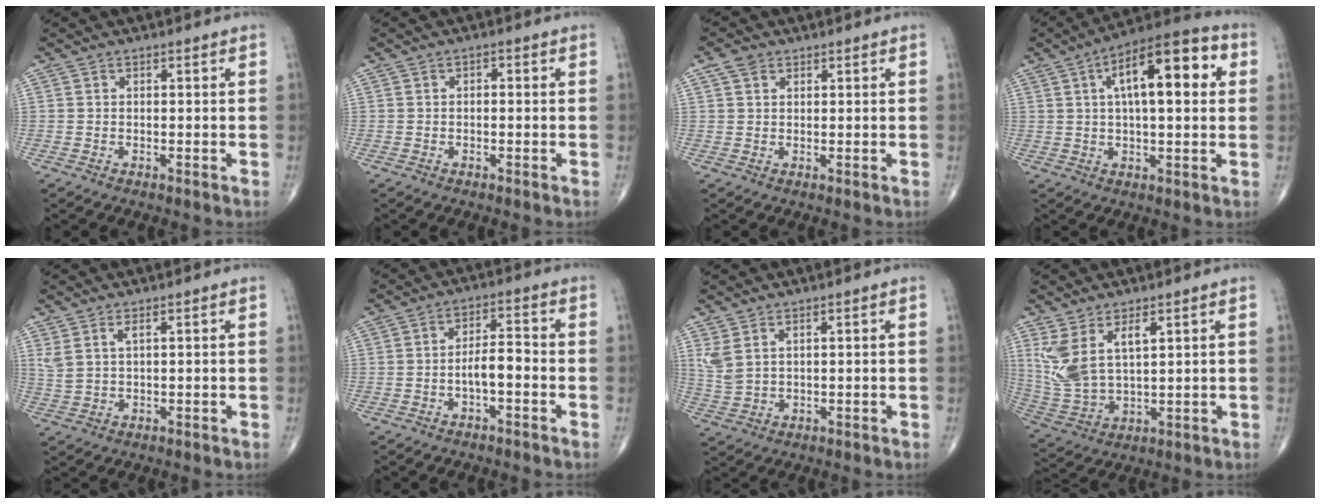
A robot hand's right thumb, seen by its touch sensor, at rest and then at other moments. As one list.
[{"total": 0.7, "force": [0.0, 0.4, 0.6], "torque": [-0.005, 0.001, -0.004]}, {"total": 2.3, "force": [1.4, 1.5, 1.1], "torque": [-0.019, 0.005, 0.026]}, {"total": 16.5, "force": [4.2, 6.2, 14.7], "torque": [-0.204, 0.021, 0.055]}, {"total": 3.1, "force": [1.8, 0.9, 2.4], "torque": [-0.059, -0.005, 0.044]}, {"total": 4.9, "force": [-1.5, 1.8, 4.3], "torque": [-0.070, 0.025, -0.028]}, {"total": 4.1, "force": [2.2, 1.8, 3.0], "torque": [-0.072, -0.006, 0.056]}, {"total": 10.1, "force": [4.3, 4.4, 8.0], "torque": [-0.169, -0.020, 0.101]}]